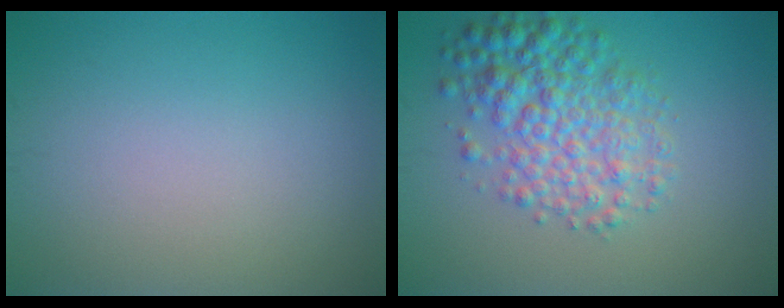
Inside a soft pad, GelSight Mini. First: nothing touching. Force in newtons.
{"total": 5.5, "press": 5.5, "slide": 0.1}